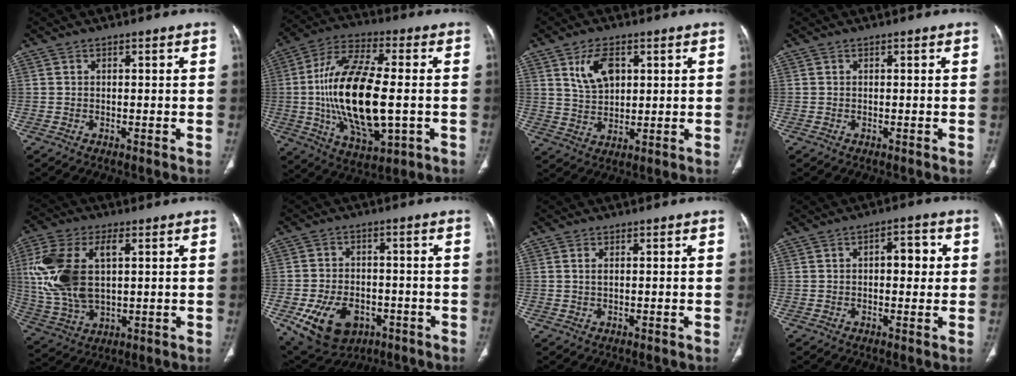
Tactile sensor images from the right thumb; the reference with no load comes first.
{"total": 22.8, "force": [-1.6, 9.8, 20.5], "torque": [-0.395, 0.005, -0.022]}
{"total": 7.8, "force": [3.0, 4.7, 5.5], "torque": [-0.088, -0.012, 0.065]}
{"total": 0.0}
{"total": 16.9, "force": [3.0, 9.3, 13.7], "torque": [-0.301, 0.003, 0.063]}
{"total": 14.2, "force": [-5.5, 9.8, 8.6], "torque": [-0.140, 0.019, -0.073]}
{"total": 1.2, "force": [0.4, 0.6, 1.0], "torque": [-0.024, 0.002, 0.009]}
{"total": 5.5, "force": [0.7, 2.9, 4.6], "torque": [-0.046, 0.011, 0.006]}